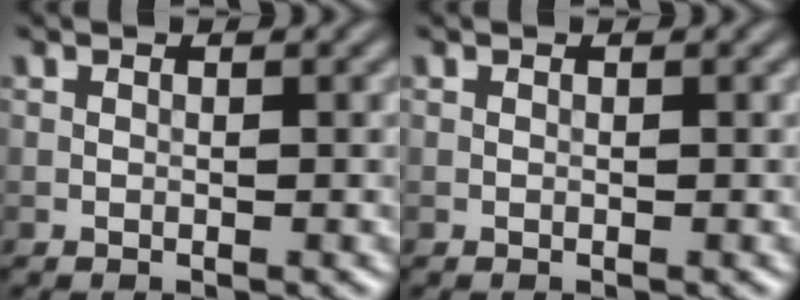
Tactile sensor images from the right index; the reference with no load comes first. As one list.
[{"total": 0.0}]